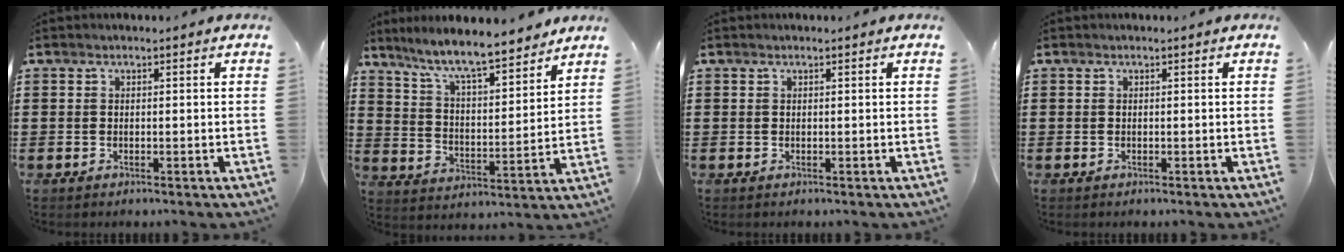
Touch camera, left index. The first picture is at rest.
{"total": 8.1, "force": [7.1, 0.5, 3.8], "torque": [-0.101, -0.042, 0.120]}
{"total": 0.0}
{"total": 0.0}